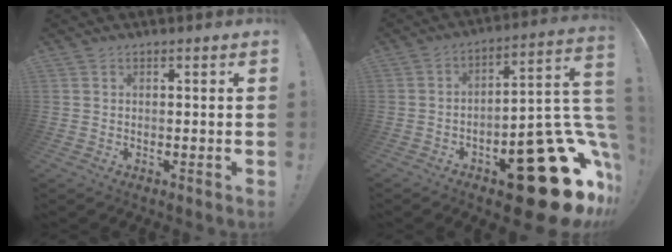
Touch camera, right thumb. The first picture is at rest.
{"total": 24.2, "force": [-11.5, 10.0, 18.8], "torque": [-0.183, 0.066, -0.171]}